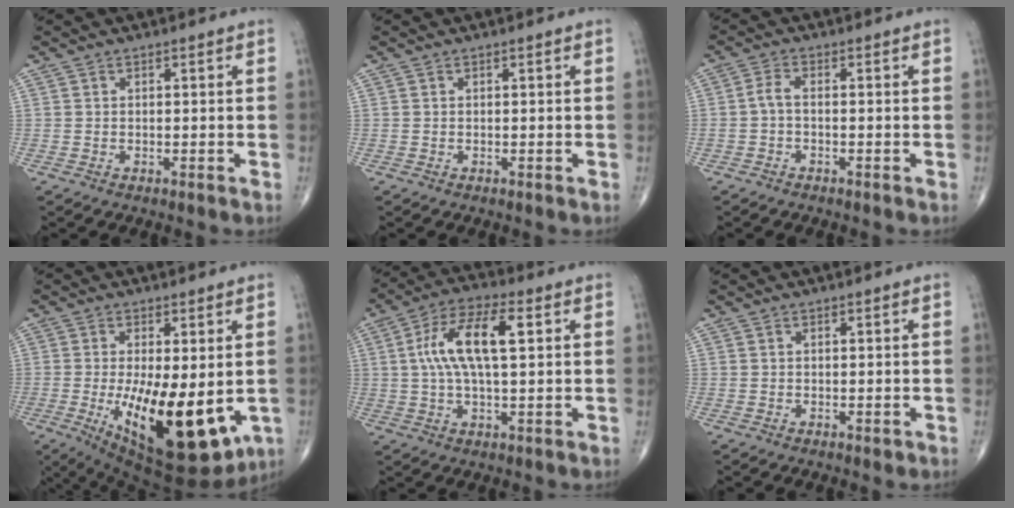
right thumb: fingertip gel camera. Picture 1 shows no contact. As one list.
[{"total": 0.0}, {"total": 2.3, "force": [-0.6, 1.0, 2.0], "torque": [-0.045, 0.006, -0.017]}, {"total": 19.3, "force": [-3.5, 7.5, 17.4], "torque": [-0.259, -0.036, -0.027]}, {"total": 12.6, "force": [2.5, 4.8, 11.3], "torque": [-0.220, 0.021, 0.042]}, {"total": 0.7, "force": [-0.1, 0.4, 0.6], "torque": [-0.010, -0.003, 0.002]}]